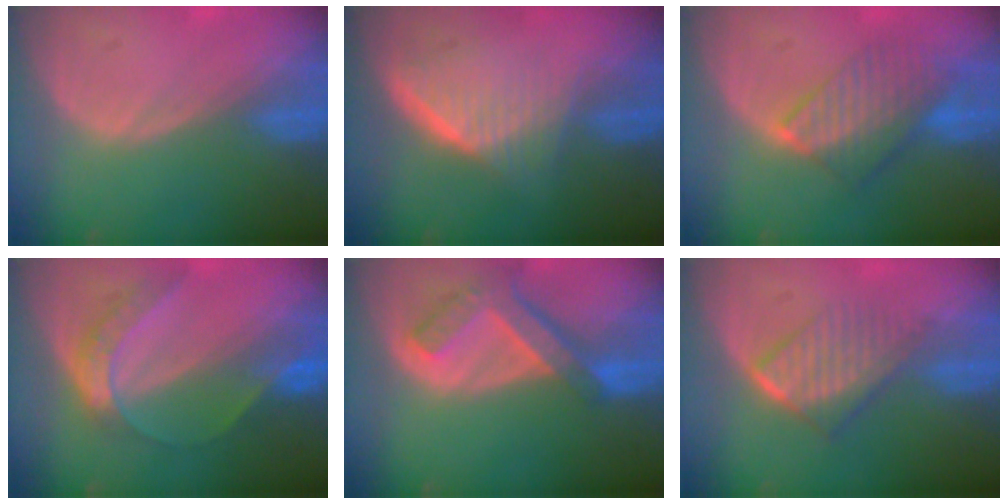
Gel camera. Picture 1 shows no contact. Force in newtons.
{"total": 6.7, "press": 6.0, "slide": 2.9}
{"total": 7.7, "press": 7.2, "slide": 2.8}
{"total": 6.8, "press": 5.5, "slide": 4.0}
{"total": 7.7, "press": 6.6, "slide": 3.9}
{"total": 6.7, "press": 5.8, "slide": 3.3}